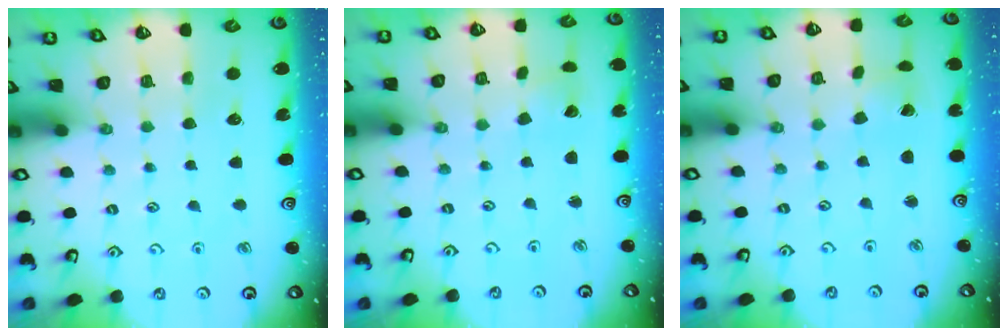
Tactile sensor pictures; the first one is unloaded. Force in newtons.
{"total": 1.7, "press": 1.7, "slide": 0.3}
{"total": 1.1, "press": 1.1, "slide": 0.1}